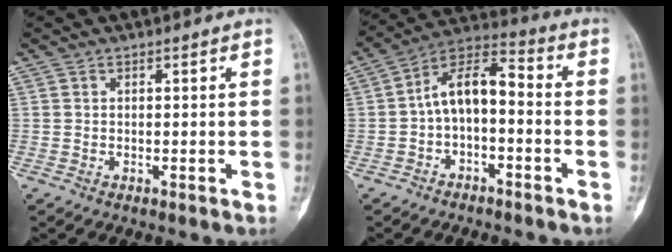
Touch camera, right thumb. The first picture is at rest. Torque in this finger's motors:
{"motor_torque": [0.18, 0.18, 0.83, -0.64, 0.10]}